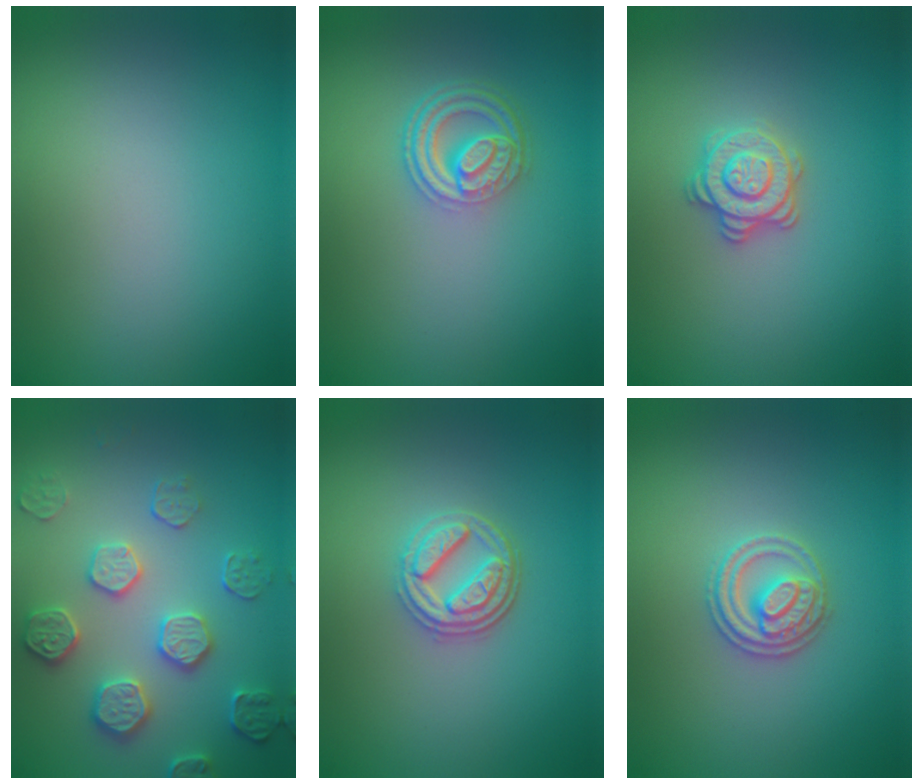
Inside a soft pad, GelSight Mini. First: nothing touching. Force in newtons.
{"total": 4.5, "press": 3.4, "slide": 3.0}
{"total": 2.9, "press": 2.7, "slide": 1.1}
{"total": 4.6, "press": 4.2, "slide": 1.7}
{"total": 3.5, "press": 3.0, "slide": 1.8}
{"total": 3.2, "press": 2.9, "slide": 1.2}